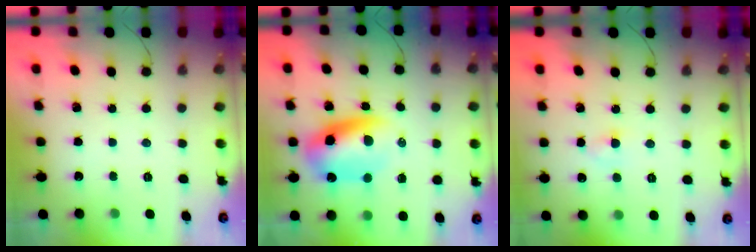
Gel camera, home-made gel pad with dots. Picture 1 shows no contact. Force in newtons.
{"total": 10.4, "press": 10.1, "slide": 2.5}
{"total": 2.9, "press": 2.7, "slide": 1.2}